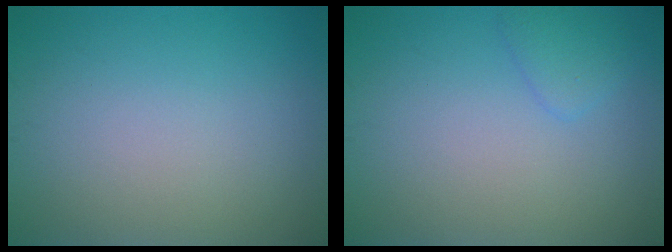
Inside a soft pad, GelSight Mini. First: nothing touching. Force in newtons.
{"total": 1.4, "press": 1.4, "slide": 0.1}